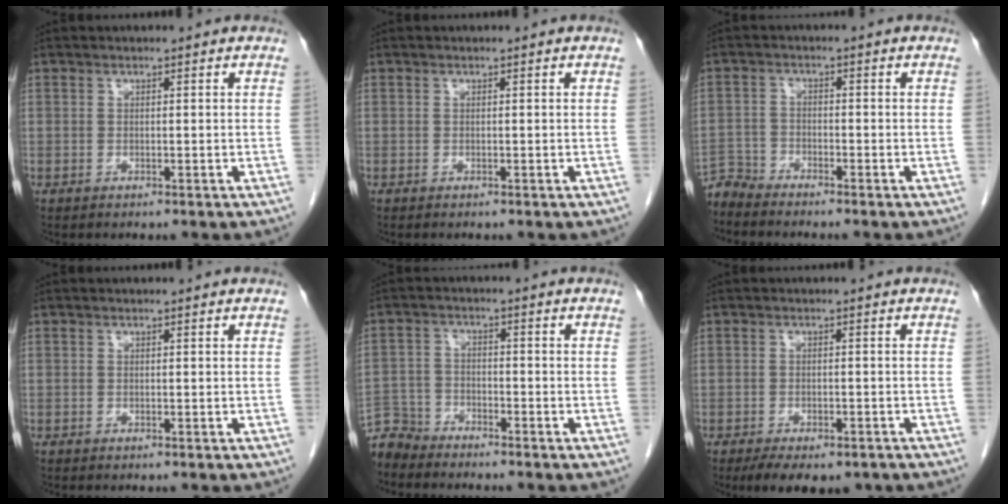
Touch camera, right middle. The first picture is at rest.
{"total": 0.0}
{"total": 3.6, "force": [-3.5, -0.2, -0.7], "torque": [0.019, -0.013, -0.070]}
{"total": 0.0}
{"total": 5.2, "force": [-5.1, 1.1, -0.6], "torque": [0.013, -0.005, -0.102]}
{"total": 8.4, "force": [-6.2, 3.4, 4.5], "torque": [-0.060, -0.006, -0.086]}